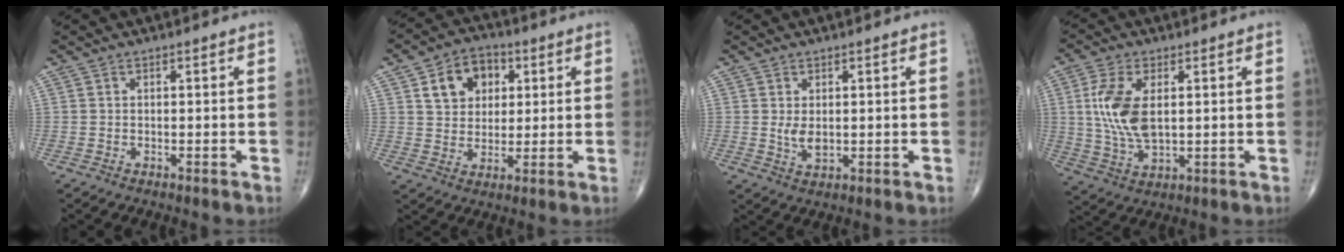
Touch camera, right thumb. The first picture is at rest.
{"total": 9.8, "force": [3.4, 7.5, 5.3], "torque": [-0.043, -0.005, 0.055]}
{"total": 3.1, "force": [0.4, 1.6, 2.6], "torque": [-0.038, -0.010, 0.014]}
{"total": 10.8, "force": [1.8, 5.6, 9.0], "torque": [-0.188, -0.009, 0.040]}